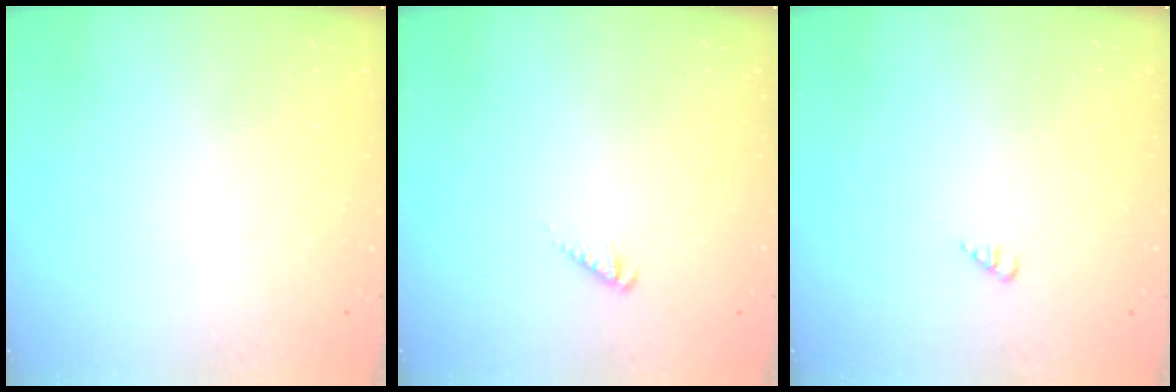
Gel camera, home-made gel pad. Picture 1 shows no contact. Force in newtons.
{"total": 1.9, "press": 1.8, "slide": 0.4}
{"total": 2.1, "press": 2.1, "slide": 0.3}